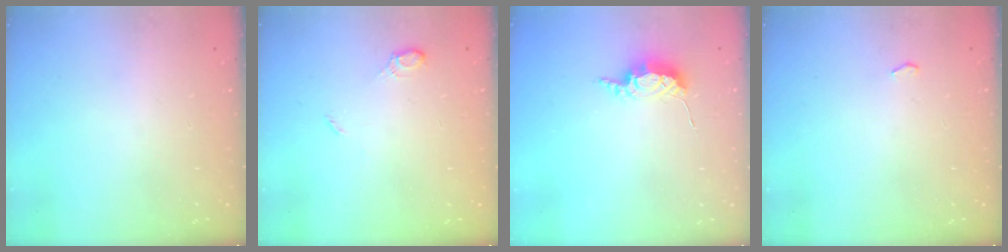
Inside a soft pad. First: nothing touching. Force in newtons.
{"total": 5.4, "press": 5.4, "slide": 0.6}
{"total": 6.3, "press": 6.2, "slide": 0.4}
{"total": 2.6, "press": 2.0, "slide": 1.7}